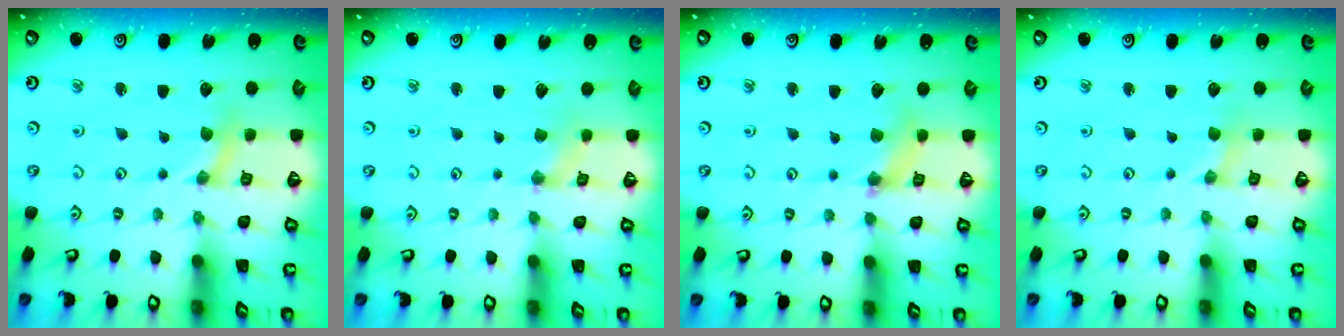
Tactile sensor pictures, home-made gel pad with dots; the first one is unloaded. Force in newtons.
{"total": 0.9, "press": 0.9, "slide": 0.2}
{"total": 4.8, "press": 4.8, "slide": 0.5}
{"total": 0.0}